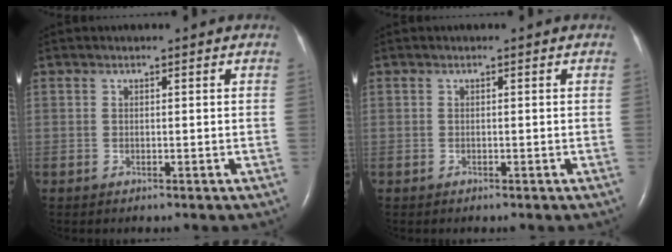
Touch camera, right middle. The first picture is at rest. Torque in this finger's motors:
{"motor_torque": [0.02, 0.04, 0.03, -0.02]}